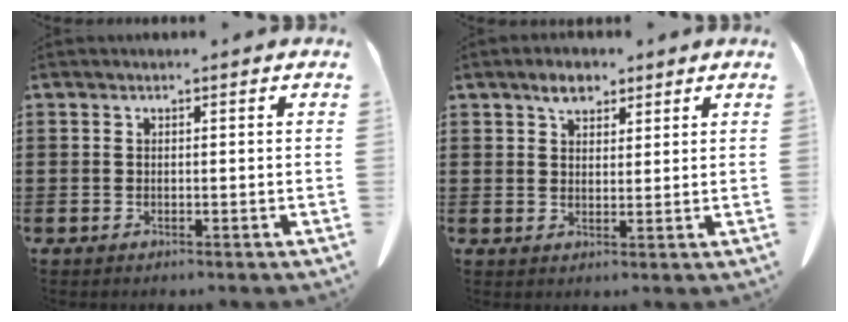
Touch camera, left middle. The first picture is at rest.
{"total": 3.8, "force": [2.8, 1.7, 1.8], "torque": [-0.034, 0.006, 0.050]}